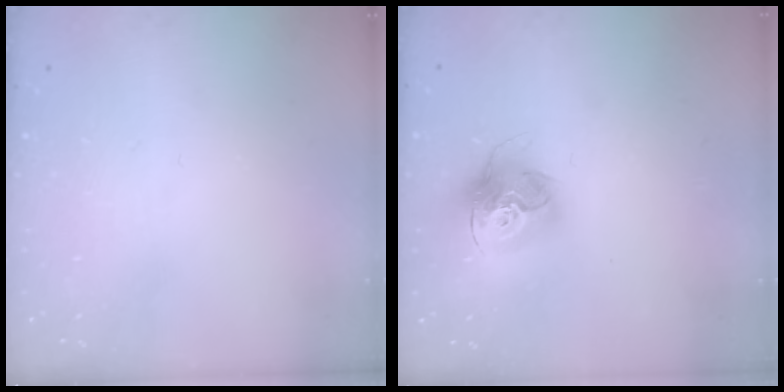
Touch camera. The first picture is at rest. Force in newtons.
{"total": 15.4, "press": 15.3, "slide": 1.5}